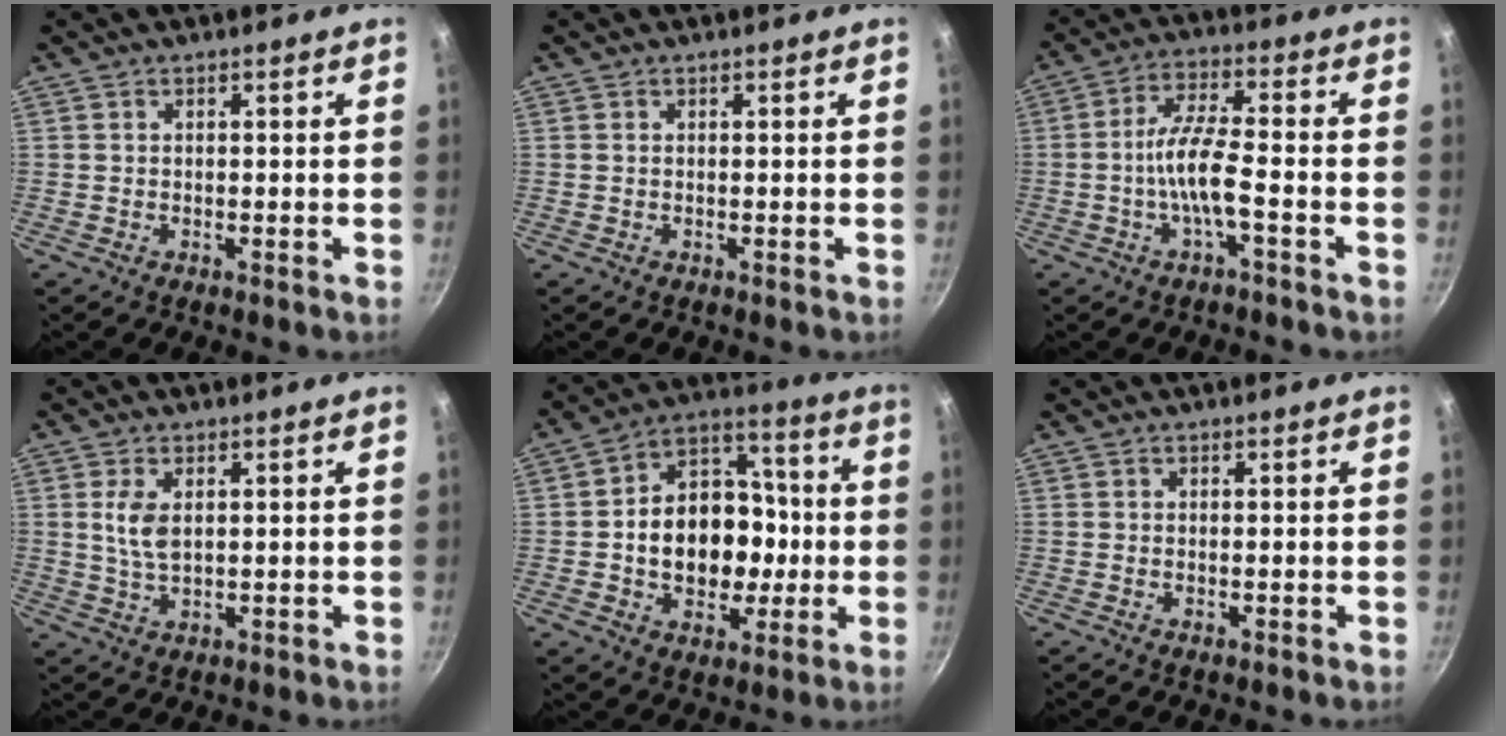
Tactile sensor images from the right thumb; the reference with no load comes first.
{"total": 0.0}
{"total": 8.0, "force": [-2.5, 1.7, 7.4], "torque": [-0.152, 0.029, -0.054]}
{"total": 5.1, "force": [1.1, 2.8, 4.2], "torque": [-0.082, -0.007, 0.025]}
{"total": 18.1, "force": [-1.7, 13.8, 11.6], "torque": [-0.139, 0.038, -0.029]}
{"total": 0.5, "force": [-0.1, 0.2, 0.4], "torque": [-0.007, 0.000, -0.002]}